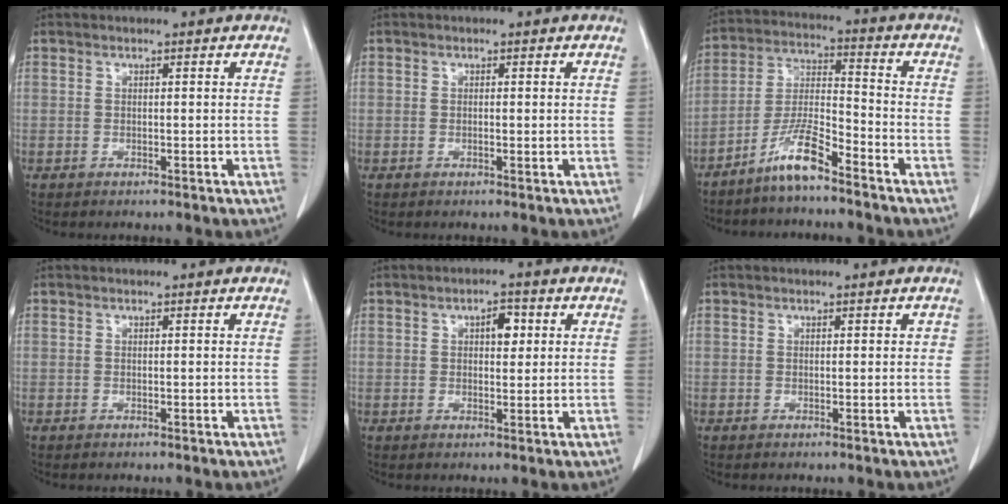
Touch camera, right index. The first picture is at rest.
{"total": 0.6, "force": [0.0, 0.2, 0.6], "torque": [-0.012, -0.002, 0.000]}
{"total": 8.2, "force": [-6.1, 0.9, 5.4], "torque": [-0.116, -0.009, -0.125]}
{"total": 0.0}
{"total": 3.2, "force": [1.0, 1.5, 2.6], "torque": [-0.040, 0.005, 0.014]}
{"total": 0.7, "force": [0.2, 0.4, 0.5], "torque": [-0.006, 0.007, 0.003]}